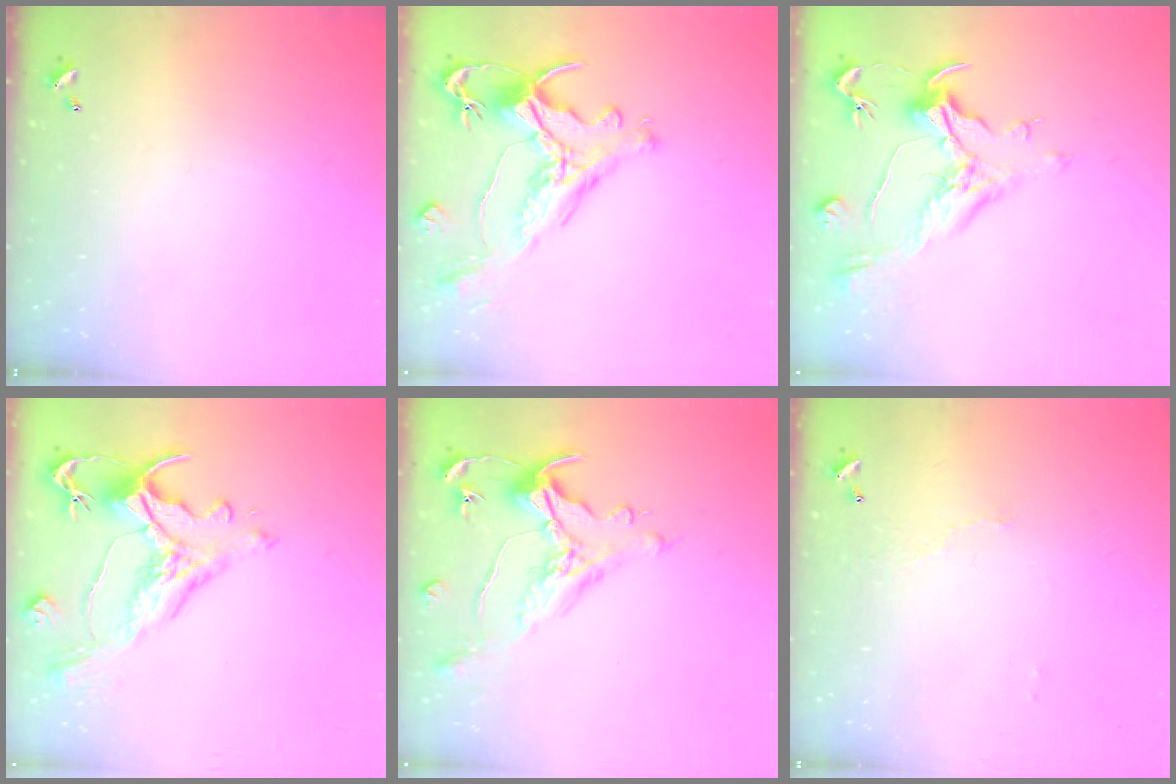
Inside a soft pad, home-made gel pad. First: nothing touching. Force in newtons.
{"total": 1.8, "press": 1.2, "slide": 1.3}
{"total": 1.1, "press": 0.1, "slide": 1.1}
{"total": 1.7, "press": 0.9, "slide": 1.5}
{"total": 0.9, "press": 0.2, "slide": 0.9}
{"total": 2.9, "press": 2.8, "slide": 0.6}